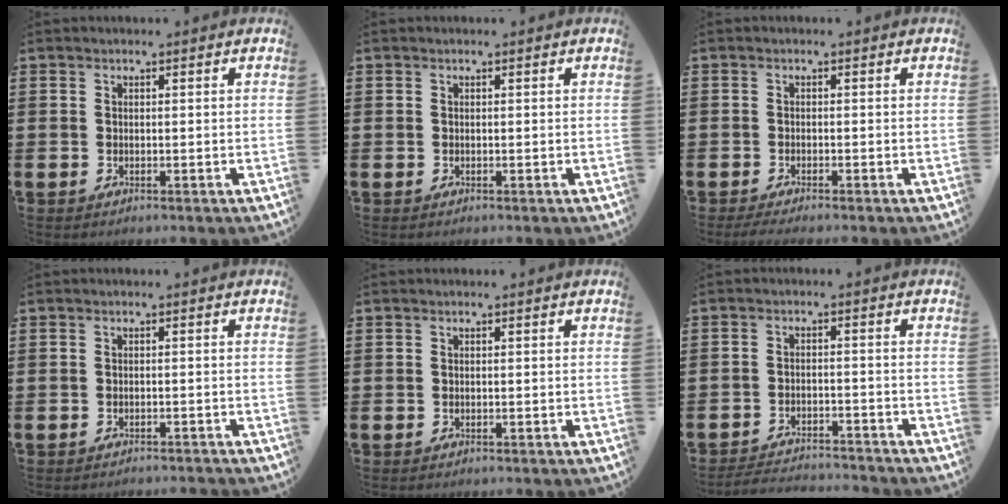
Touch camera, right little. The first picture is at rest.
{"total": 0.0}
{"total": 1.1, "force": [-0.8, 0.1, 0.8], "torque": [-0.013, -0.003, -0.015]}
{"total": 0.9, "force": [-0.9, -0.1, 0.0], "torque": [-0.002, 0.000, -0.019]}
{"total": 0.0}
{"total": 2.9, "force": [-2.9, 0.1, 0.1], "torque": [-0.006, 0.004, -0.063]}